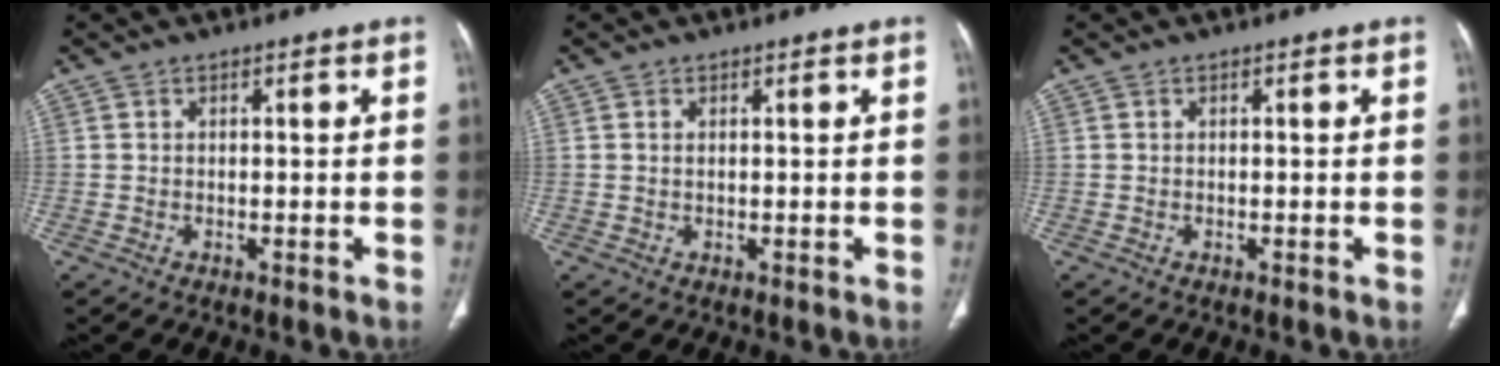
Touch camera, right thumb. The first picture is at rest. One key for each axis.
{"total": 0.6, "fx": 0.3, "fy": 0.2, "fz": 0.5, "tx": -0.014, "ty": 0.005, "tz": 0.007}
{"total": 0.0}